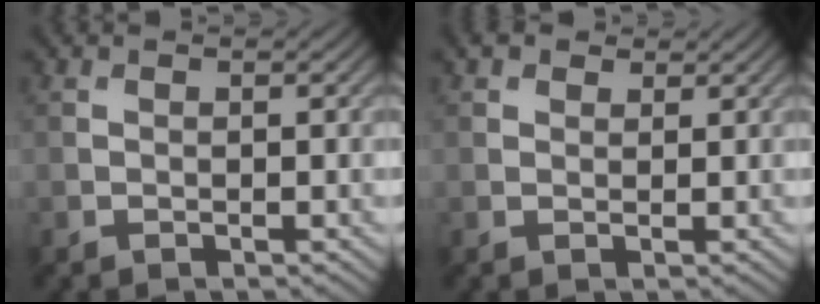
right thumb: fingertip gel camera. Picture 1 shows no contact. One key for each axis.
{"total": 1.8, "fx": 1.3, "fy": 1.2, "fz": 0.6, "tx": -0.013, "ty": 0.005, "tz": 0.023}